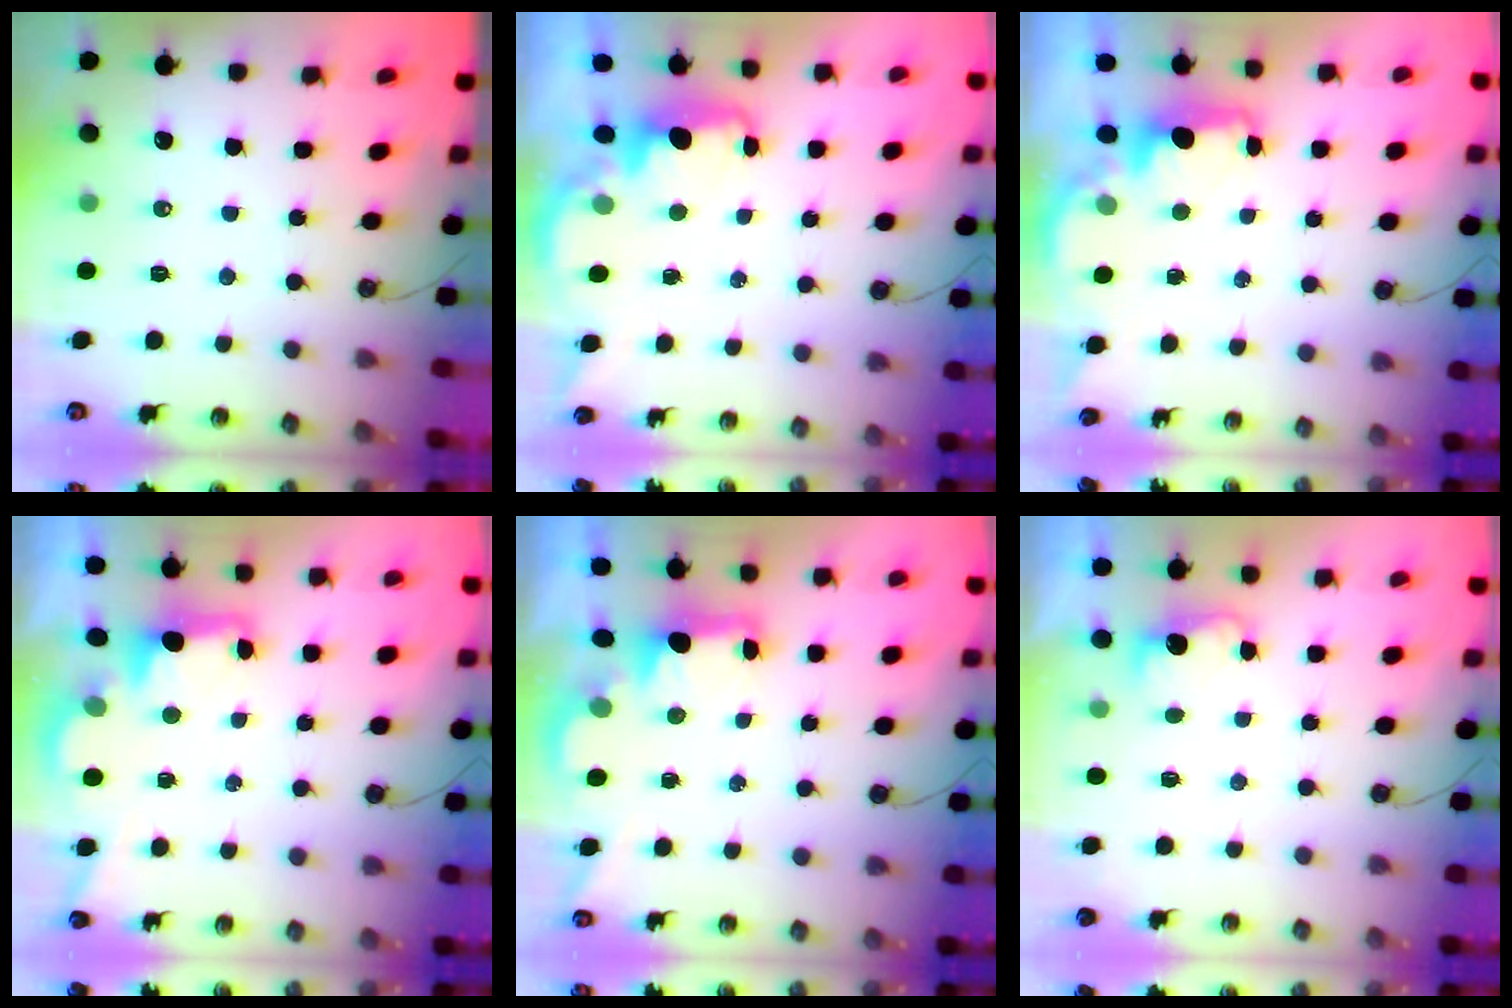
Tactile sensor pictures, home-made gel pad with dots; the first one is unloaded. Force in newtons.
{"total": 2.2, "press": 2.1, "slide": 0.9}
{"total": 2.2, "press": 2.1, "slide": 0.6}
{"total": 2.7, "press": 2.6, "slide": 0.8}
{"total": 2.1, "press": 1.9, "slide": 0.8}
{"total": 2.8, "press": 2.7, "slide": 0.9}